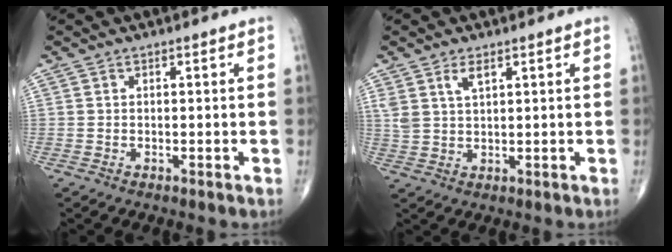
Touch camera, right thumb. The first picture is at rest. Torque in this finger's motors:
{"motor_torque": [0.15, 0.33, 0.43, 0.31, 0.01]}